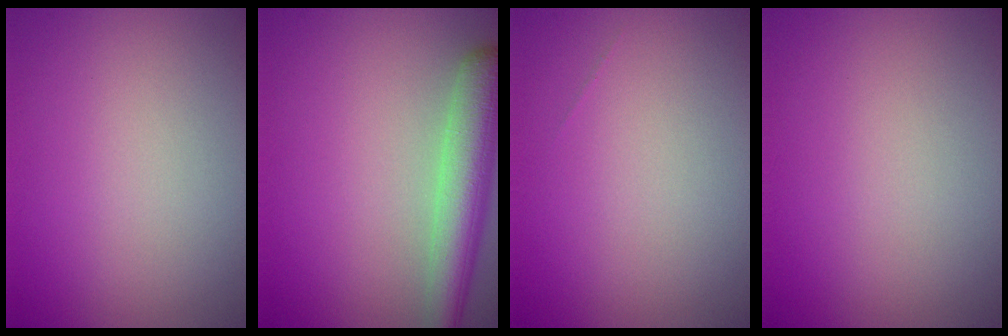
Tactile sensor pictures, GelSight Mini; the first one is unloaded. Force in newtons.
{"total": 5.1, "press": 5.1, "slide": 0.3}
{"total": 0.0}
{"total": 0.0}